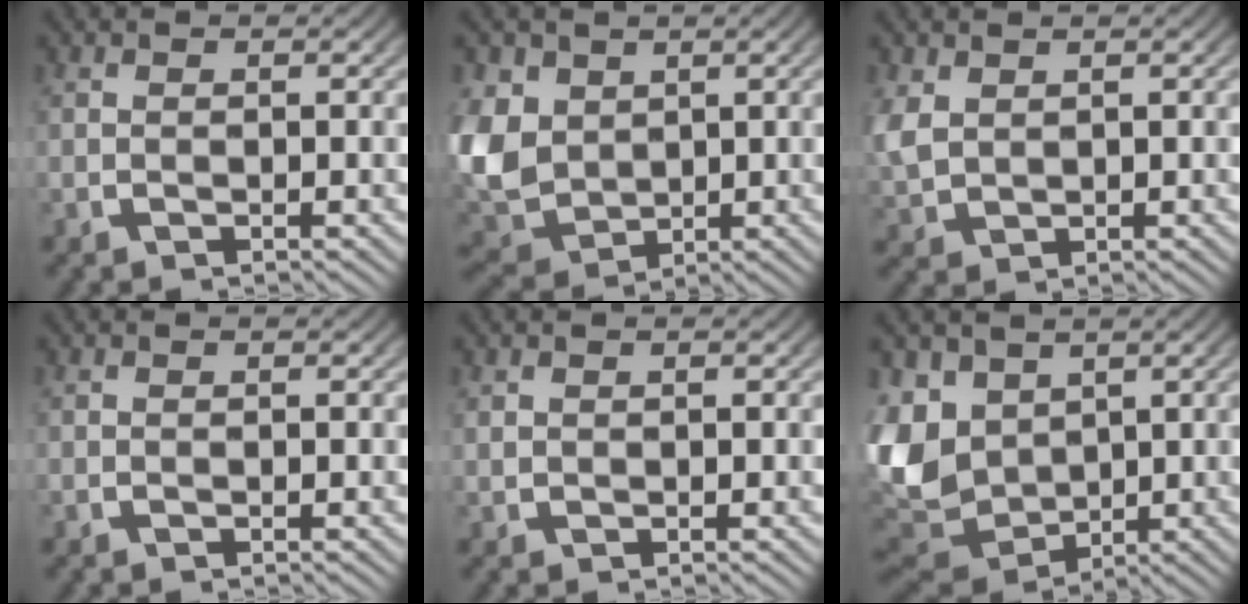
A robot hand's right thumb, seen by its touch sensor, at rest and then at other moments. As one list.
[{"total": 9.9, "force": [-1.0, 8.1, 5.6], "torque": [-0.174, -0.058, 0.015]}, {"total": 3.1, "force": [0.8, 2.5, 1.6], "torque": [-0.052, -0.011, 0.033]}, {"total": 0.0}, {"total": 0.7, "force": [0.4, 0.5, 0.2], "torque": [-0.007, -0.002, 0.013]}, {"total": 11.5, "force": [-1.1, 9.3, 6.8], "torque": [-0.202, -0.060, 0.012]}]